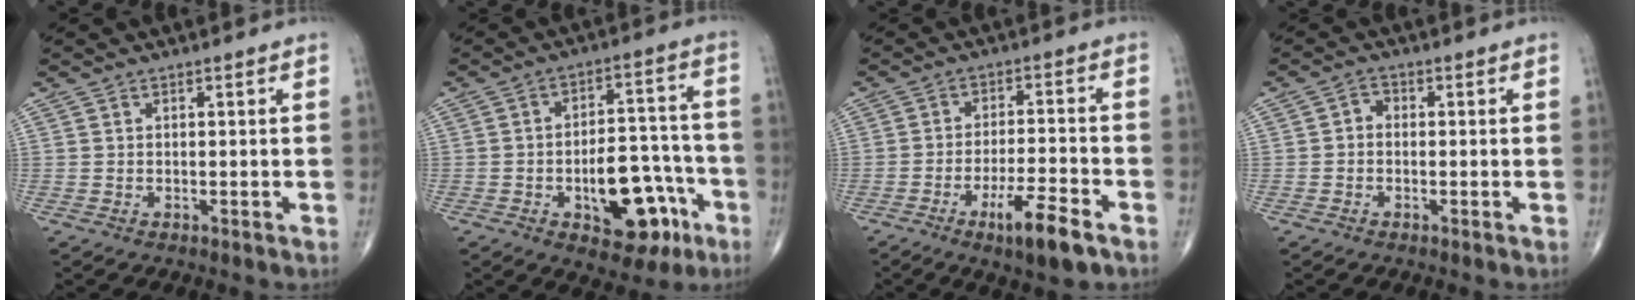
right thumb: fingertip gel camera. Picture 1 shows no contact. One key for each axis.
{"total": 15.5, "fx": -6.0, "fy": 8.1, "fz": 11.7, "tx": -0.132, "ty": 0.052, "tz": -0.075}
{"total": 9.6, "fx": -5.5, "fy": 2.0, "fz": 7.6, "tx": -0.130, "ty": 0.022, "tz": -0.086}
{"total": 1.9, "fx": -0.4, "fy": 1.5, "fz": 1.1, "tx": -0.009, "ty": 0.008, "tz": -0.016}